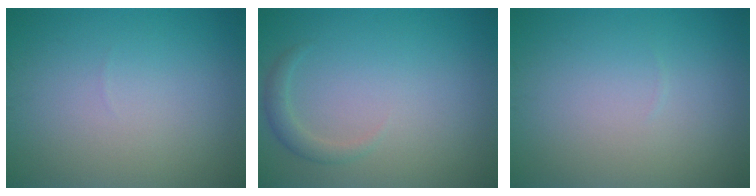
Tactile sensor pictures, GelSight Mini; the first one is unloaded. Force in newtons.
{"total": 1.4, "press": 1.4, "slide": 0.1}
{"total": 0.0}